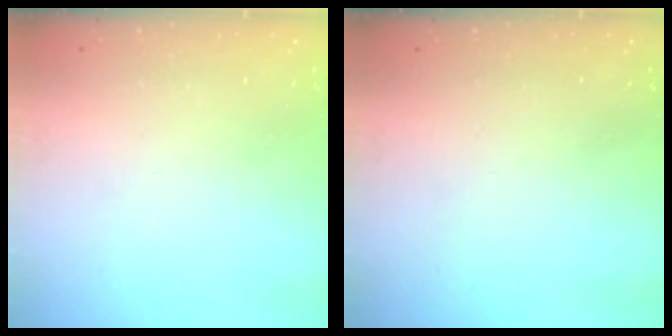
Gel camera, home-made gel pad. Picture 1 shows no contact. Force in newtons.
{"total": 0.0}